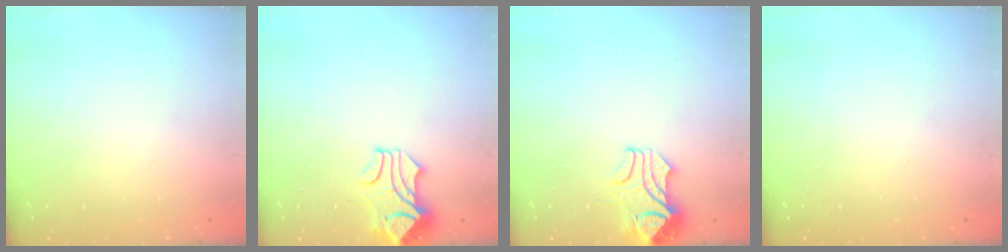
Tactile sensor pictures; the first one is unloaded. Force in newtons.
{"total": 1.8, "press": 1.4, "slide": 1.1}
{"total": 2.2, "press": 2.1, "slide": 0.8}
{"total": 0.0}